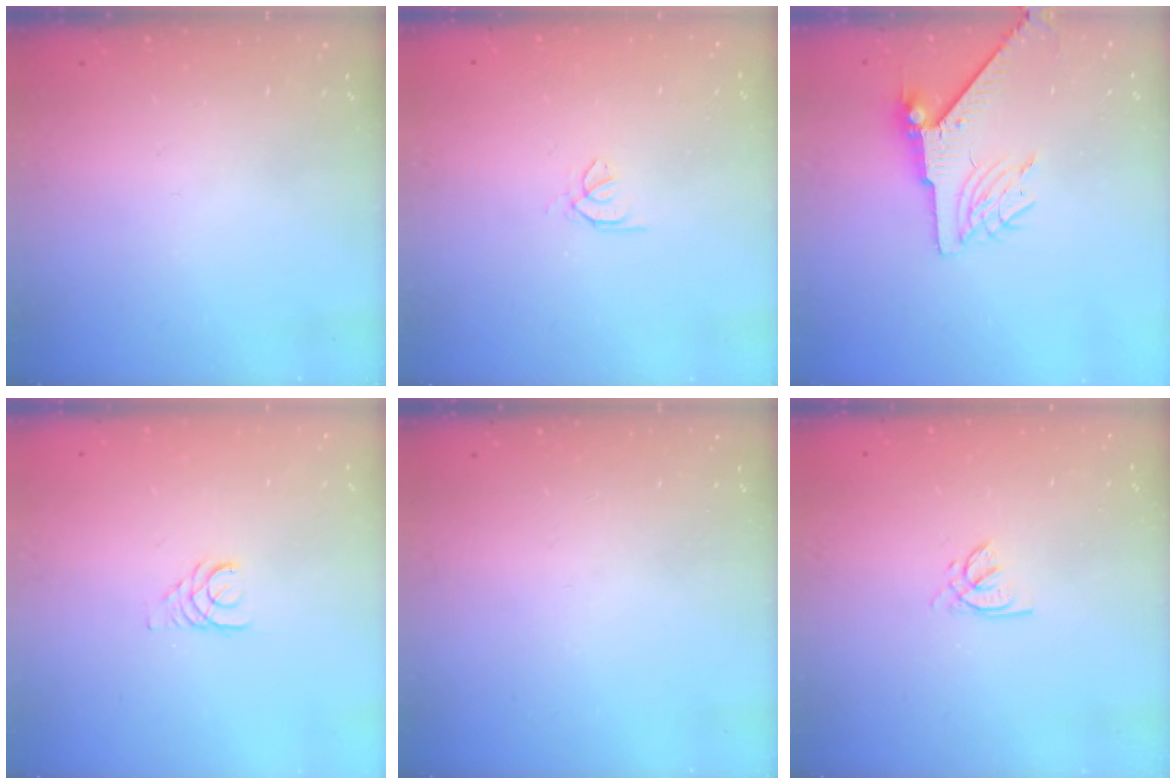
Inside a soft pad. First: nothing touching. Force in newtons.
{"total": 0.5, "press": 0.4, "slide": 0.3}
{"total": 7.2, "press": 7.2, "slide": 1.0}
{"total": 2.7, "press": 2.7, "slide": 0.2}
{"total": 0.0}
{"total": 1.4, "press": 1.4, "slide": 0.2}